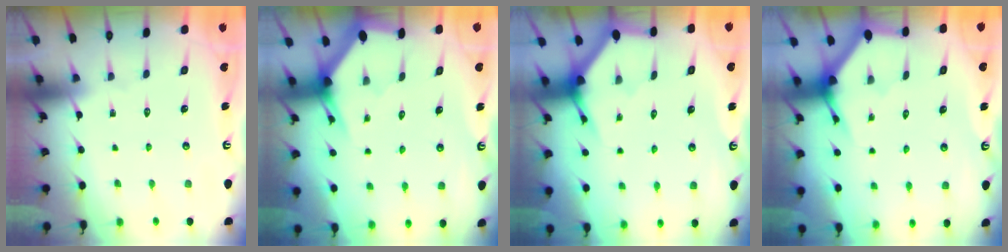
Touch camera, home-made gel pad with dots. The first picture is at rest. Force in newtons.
{"total": 3.0, "press": 3.0, "slide": 0.0}
{"total": 3.5, "press": 3.5, "slide": 0.2}
{"total": 3.5, "press": 3.5, "slide": 0.2}